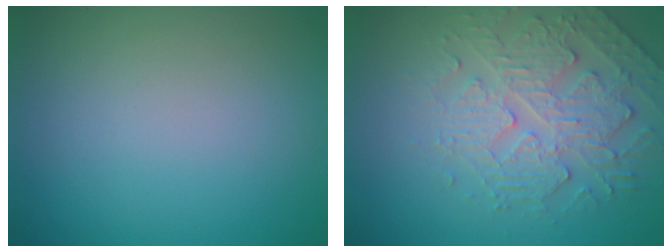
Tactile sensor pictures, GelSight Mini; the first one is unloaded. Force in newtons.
{"total": 4.8, "press": 3.6, "slide": 3.2}